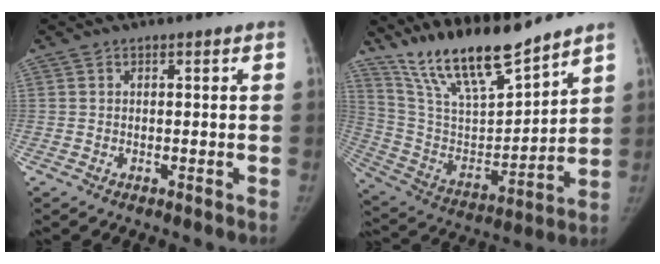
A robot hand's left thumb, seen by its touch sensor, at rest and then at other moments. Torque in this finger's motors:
{"motor_torque": [1.11, -0.91, 1.40, -1.37, 0.09]}